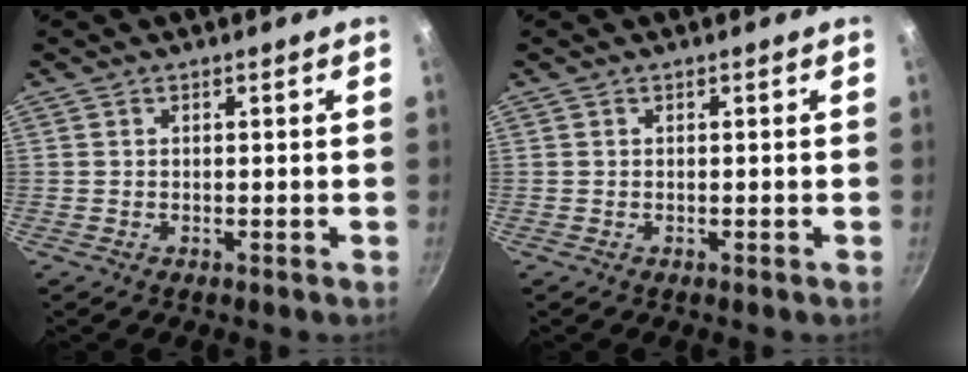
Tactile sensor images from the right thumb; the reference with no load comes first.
{"total": 0.0}